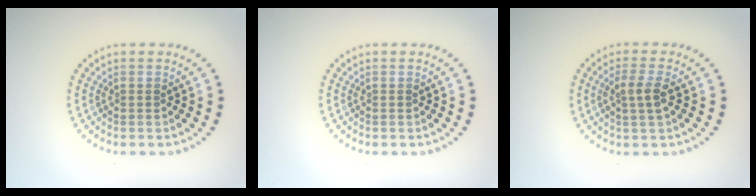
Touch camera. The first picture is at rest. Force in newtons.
{"total": 0.0}
{"total": 2.1, "press": 1.9, "slide": 0.8}